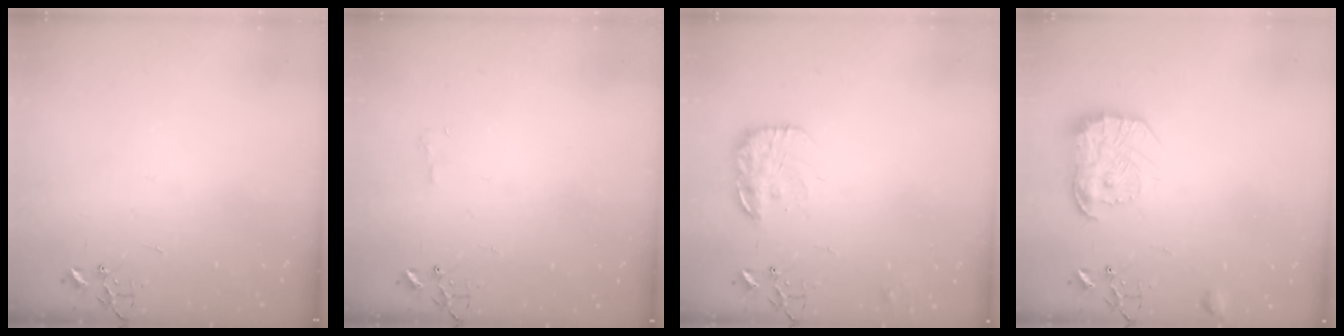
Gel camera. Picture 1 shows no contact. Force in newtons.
{"total": 6.0, "press": 5.9, "slide": 0.7}
{"total": 13.9, "press": 13.8, "slide": 0.6}
{"total": 15.3, "press": 15.2, "slide": 1.0}